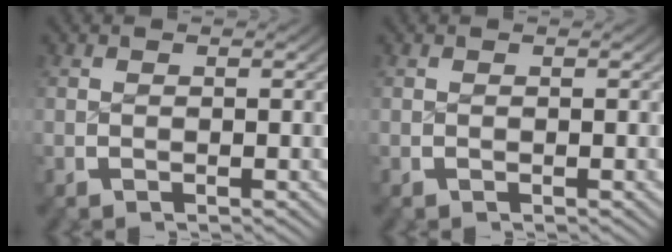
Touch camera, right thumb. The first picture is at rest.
{"total": 0.0}